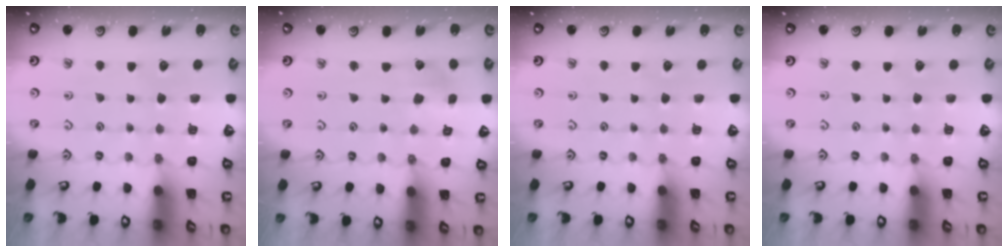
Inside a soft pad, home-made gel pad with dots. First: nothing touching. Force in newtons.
{"total": 2.3, "press": 2.3, "slide": 0.6}
{"total": 0.0}
{"total": 0.0}